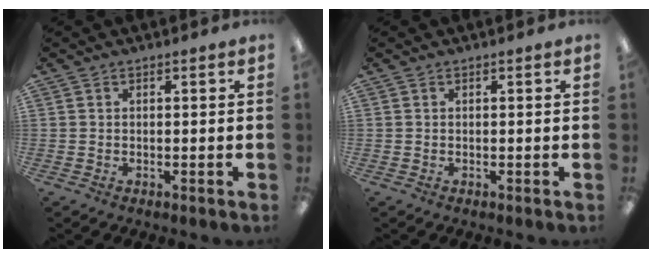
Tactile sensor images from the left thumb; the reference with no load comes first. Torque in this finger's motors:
{"motor_torque": [0.00, 0.00, 0.00, 0.00, 0.00]}